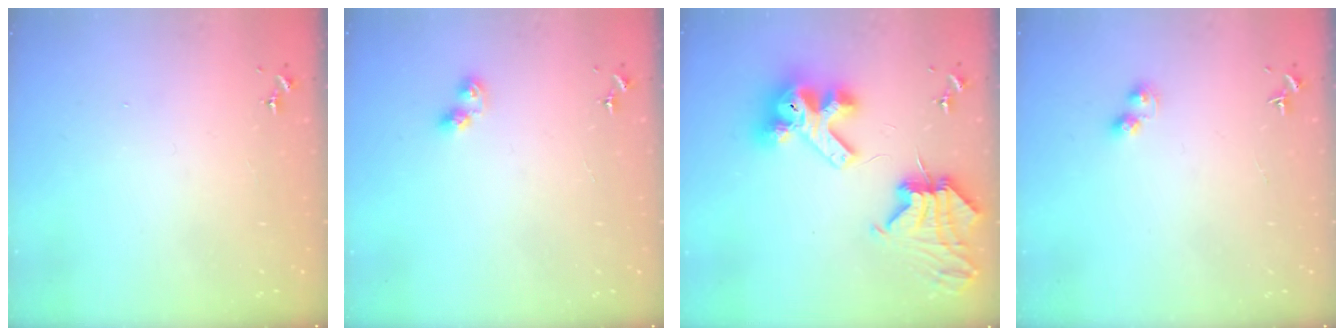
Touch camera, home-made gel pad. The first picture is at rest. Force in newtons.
{"total": 5.7, "press": 5.7, "slide": 0.5}
{"total": 14.0, "press": 13.9, "slide": 1.9}
{"total": 4.1, "press": 4.1, "slide": 0.4}